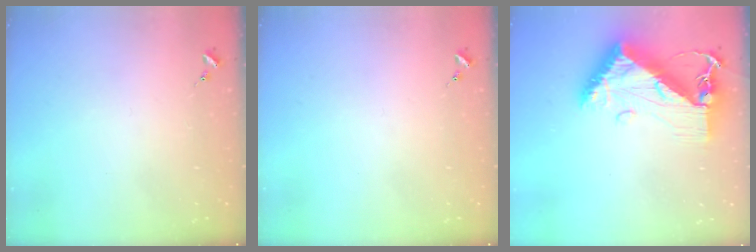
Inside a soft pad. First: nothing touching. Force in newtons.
{"total": 0.0}
{"total": 14.6, "press": 14.6, "slide": 1.4}